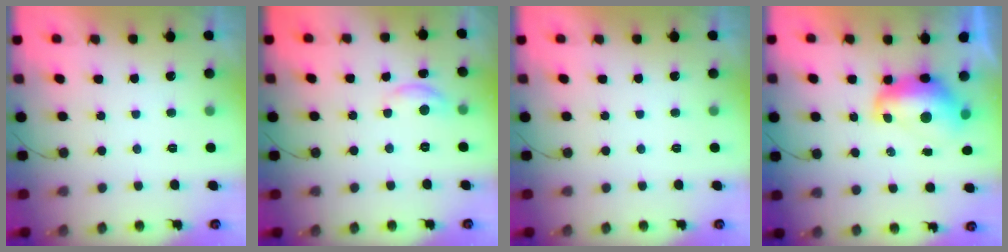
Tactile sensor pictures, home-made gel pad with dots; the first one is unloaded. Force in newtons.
{"total": 5.6, "press": 5.6, "slide": 0.4}
{"total": 0.0}
{"total": 9.6, "press": 9.5, "slide": 0.9}